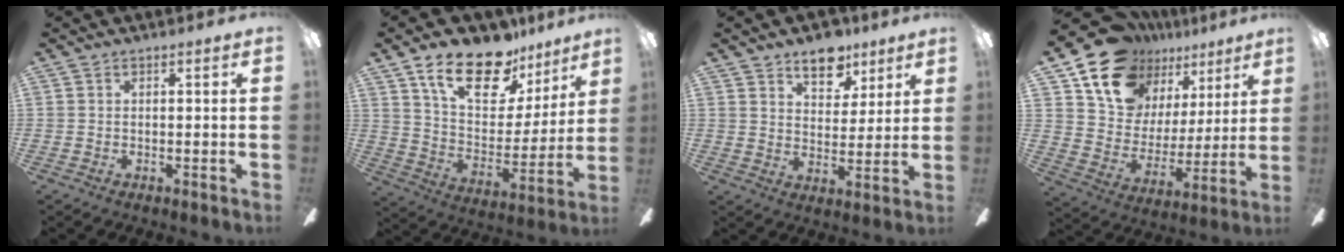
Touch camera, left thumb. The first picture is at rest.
{"total": 19.3, "force": [13.3, 9.3, 10.5], "torque": [-0.174, -0.080, 0.233]}
{"total": 9.9, "force": [7.1, 5.4, 4.3], "torque": [-0.039, -0.037, 0.125]}
{"total": 18.1, "force": [13.8, 10.3, 5.7], "torque": [-0.125, -0.096, 0.254]}